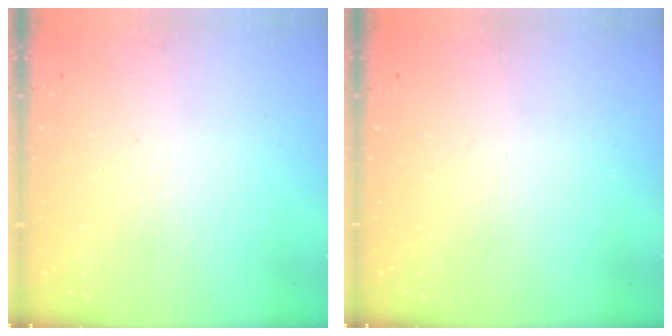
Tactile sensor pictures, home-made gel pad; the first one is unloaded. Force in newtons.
{"total": 0.0}